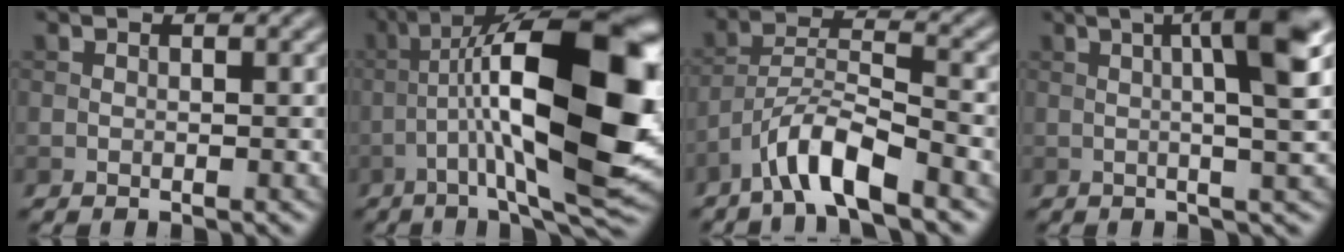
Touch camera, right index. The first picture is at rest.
{"total": 16.2, "force": [-0.9, 4.6, 15.5], "torque": [-0.244, 0.032, -0.018]}
{"total": 5.6, "force": [-4.0, 1.0, 3.8], "torque": [-0.066, 0.008, -0.078]}
{"total": 7.1, "force": [1.3, 1.2, 6.8], "torque": [-0.088, 0.013, 0.020]}